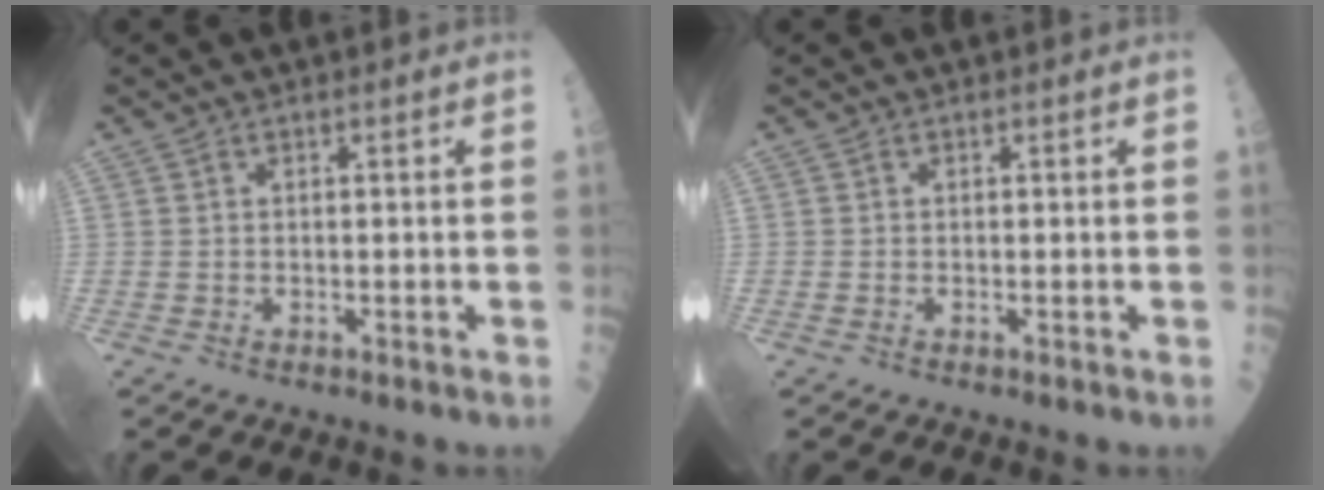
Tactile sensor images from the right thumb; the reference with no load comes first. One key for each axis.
{"total": 0.0}